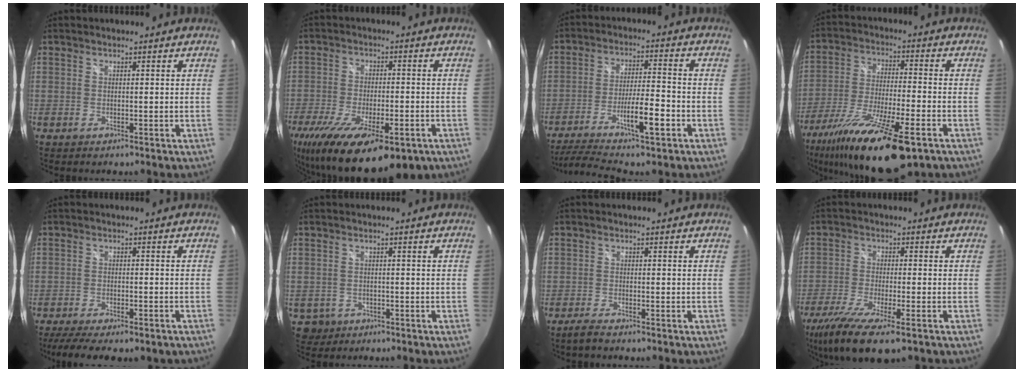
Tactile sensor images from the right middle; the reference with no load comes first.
{"total": 21.5, "force": [-13.1, 7.8, 15.1], "torque": [-0.298, -0.070, -0.198]}
{"total": 13.0, "force": [-7.7, 1.9, 10.3], "torque": [-0.203, -0.012, -0.130]}
{"total": 21.0, "force": [-13.7, 4.4, 15.3], "torque": [-0.297, -0.053, -0.237]}
{"total": 11.2, "force": [-8.6, 3.1, 6.5], "torque": [-0.137, -0.037, -0.126]}
{"total": 3.8, "force": [-1.3, 3.5, 1.0], "torque": [-0.031, -0.001, -0.011]}
{"total": 2.5, "force": [-2.0, 0.3, 1.3], "torque": [-0.039, -0.004, -0.040]}
{"total": 12.9, "force": [-8.3, 2.9, 9.5], "torque": [-0.204, -0.054, -0.150]}